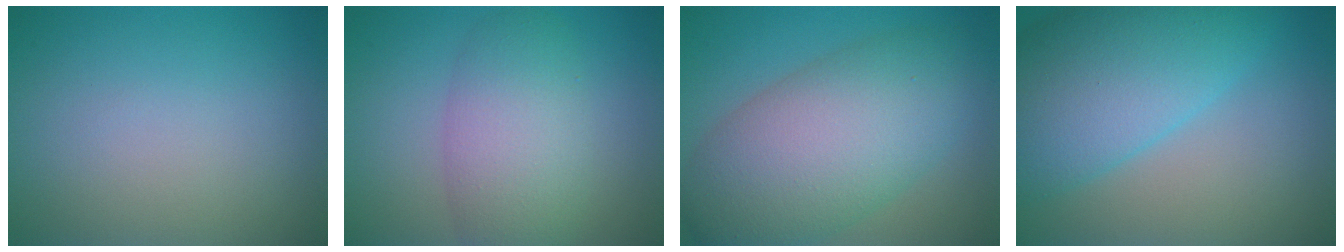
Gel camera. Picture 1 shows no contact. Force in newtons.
{"total": 5.9, "press": 5.9, "slide": 0.3}
{"total": 10.4, "press": 10.4, "slide": 0.2}
{"total": 9.8, "press": 9.8, "slide": 0.4}